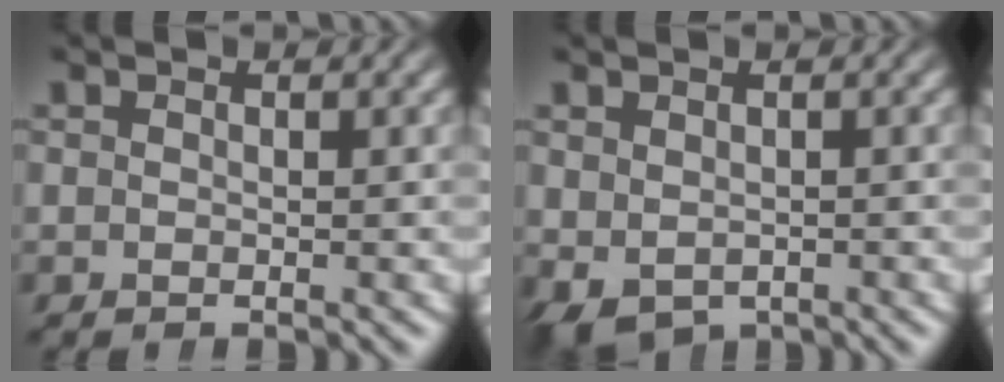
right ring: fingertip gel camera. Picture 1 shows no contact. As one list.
[{"total": 3.5, "force": [-1.8, 2.6, 1.4], "torque": [-0.033, -0.024, -0.008]}]